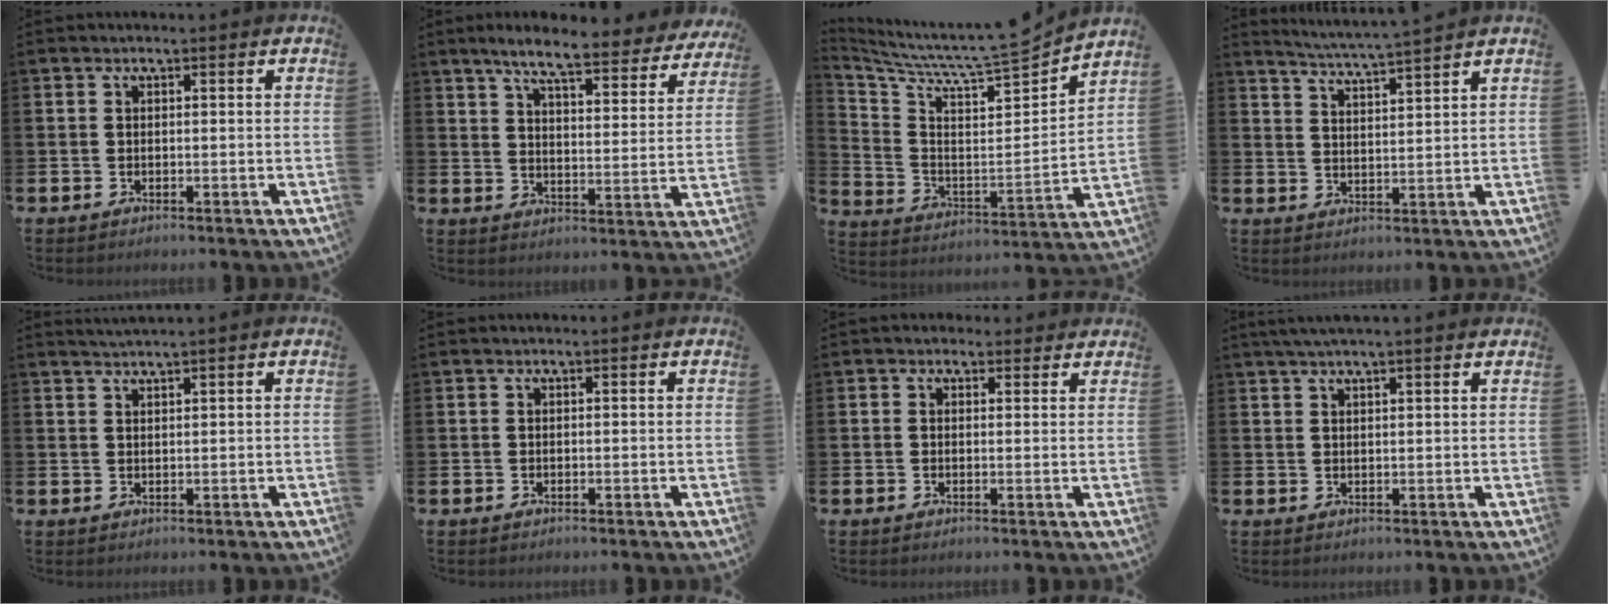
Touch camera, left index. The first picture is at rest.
{"total": 7.5, "force": [6.6, 1.0, 3.4], "torque": [-0.078, -0.040, 0.109]}
{"total": 7.4, "force": [7.0, 0.3, 2.4], "torque": [-0.079, -0.074, 0.109]}
{"total": 4.6, "force": [4.4, -1.0, 0.8], "torque": [-0.034, -0.029, 0.077]}
{"total": 1.6, "force": [1.5, -0.3, 0.3], "torque": [-0.010, 0.000, 0.030]}
{"total": 0.0}
{"total": 1.4, "force": [1.2, 0.8, 0.0], "torque": [0.009, 0.003, 0.018]}
{"total": 2.6, "force": [2.2, 0.0, 1.2], "torque": [-0.024, 0.000, 0.040]}